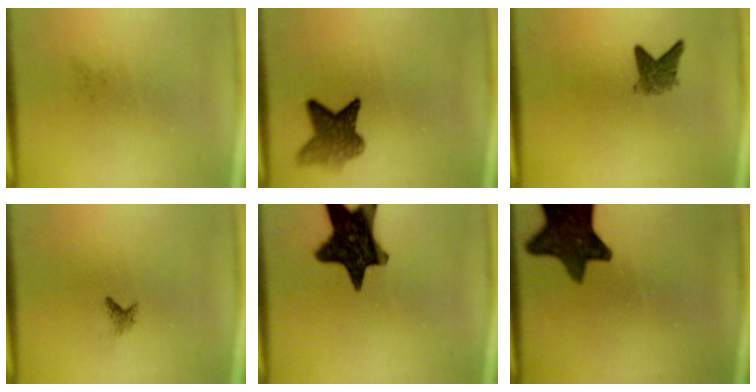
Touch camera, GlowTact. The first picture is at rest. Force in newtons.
{"total": 5.9}
{"total": 3.0}
{"total": 0.8}
{"total": 15.1}
{"total": 12.9}